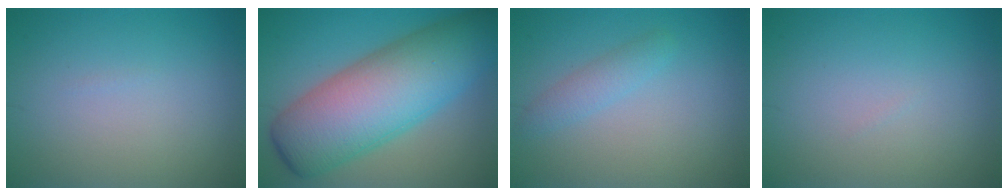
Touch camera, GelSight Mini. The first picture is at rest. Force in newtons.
{"total": 12.4, "press": 12.4, "slide": 0.2}
{"total": 1.8, "press": 1.8, "slide": 0.1}
{"total": 0.0}